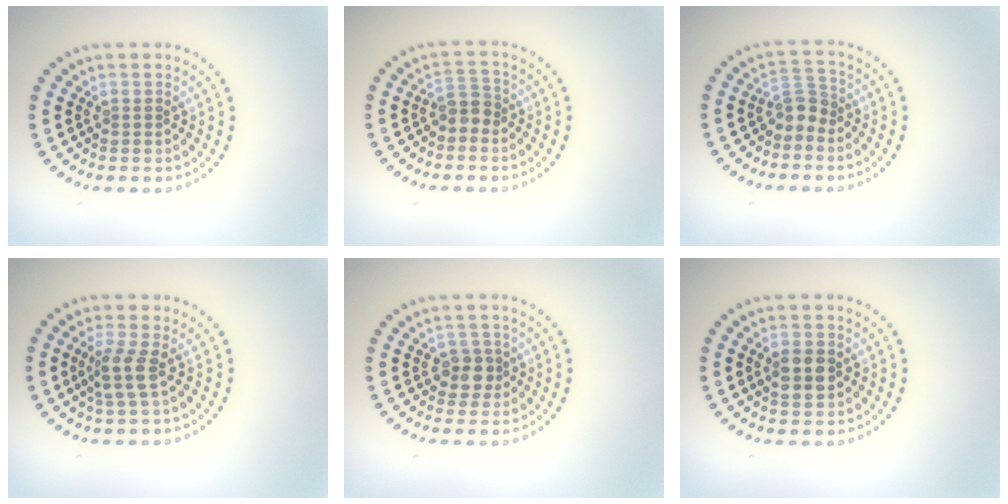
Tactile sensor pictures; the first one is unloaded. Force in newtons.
{"total": 1.8, "press": 1.5, "slide": 0.9}
{"total": 2.1, "press": 1.6, "slide": 1.3}
{"total": 2.4, "press": 1.8, "slide": 1.5}
{"total": 2.1, "press": 1.7, "slide": 1.1}
{"total": 2.5, "press": 2.5, "slide": 0.1}